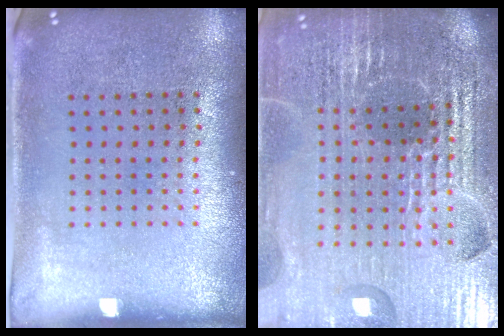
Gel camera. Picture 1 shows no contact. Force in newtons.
{"total": 6.4, "press": 5.6, "slide": 3.0}